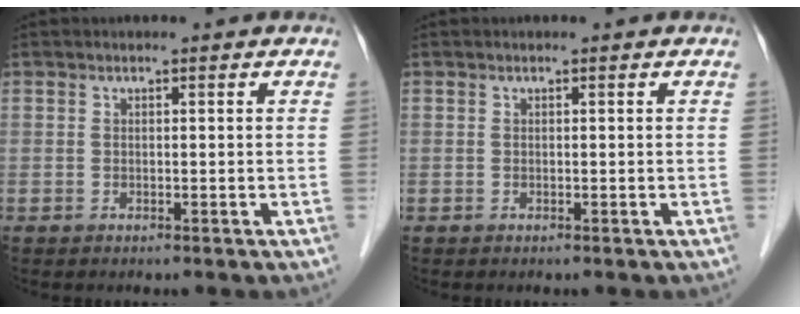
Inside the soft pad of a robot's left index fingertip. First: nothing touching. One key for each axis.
{"total": 0.0}